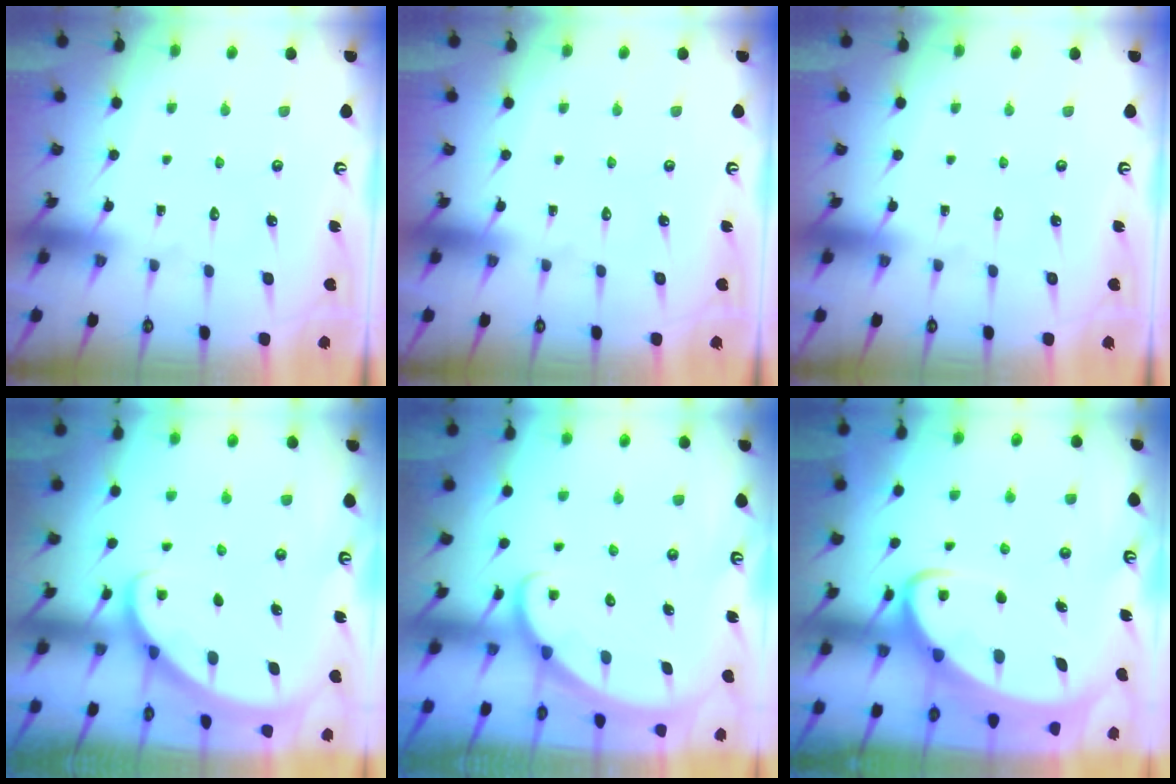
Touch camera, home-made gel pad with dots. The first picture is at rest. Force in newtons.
{"total": 0.0}
{"total": 0.0}
{"total": 2.0, "press": 2.0, "slide": 0.1}
{"total": 1.9, "press": 1.9, "slide": 0.1}
{"total": 5.2, "press": 5.1, "slide": 0.8}